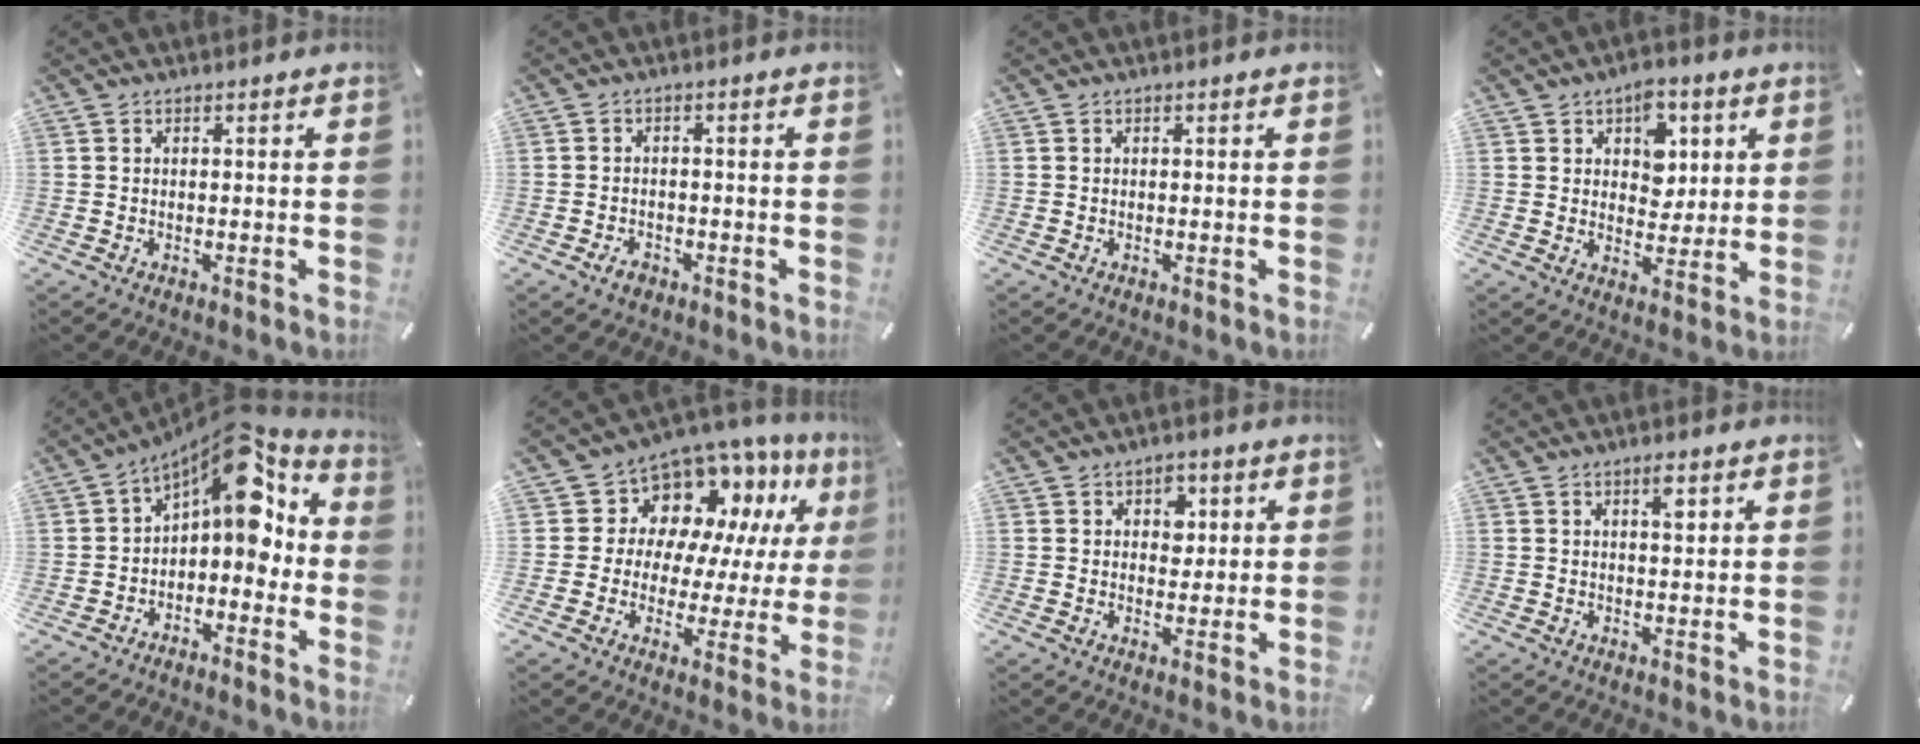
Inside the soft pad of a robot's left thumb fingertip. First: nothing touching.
{"total": 2.8, "force": [-1.7, 1.8, 1.3], "torque": [-0.024, 0.007, -0.031]}
{"total": 0.0}
{"total": 7.6, "force": [3.4, 5.8, 3.5], "torque": [-0.034, -0.012, 0.053]}
{"total": 13.0, "force": [7.0, 6.3, 9.0], "torque": [-0.123, -0.058, 0.119]}
{"total": 11.5, "force": [7.0, 8.6, 3.0], "torque": [-0.059, -0.068, 0.133]}
{"total": 4.3, "force": [1.5, 3.4, 2.1], "torque": [-0.009, -0.008, 0.016]}
{"total": 2.7, "force": [1.5, 0.8, 2.2], "torque": [-0.030, -0.003, 0.021]}